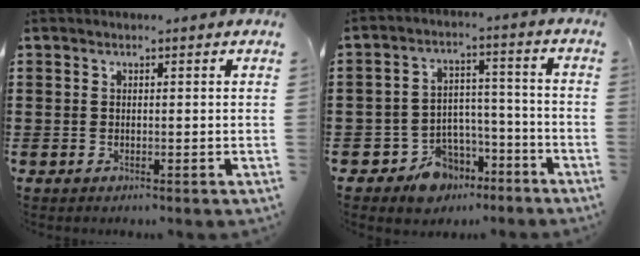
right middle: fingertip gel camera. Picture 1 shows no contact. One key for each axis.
{"total": 7.2, "fx": -5.7, "fy": 4.2, "fz": 0.8, "tx": -0.025, "ty": 0.031, "tz": -0.109}